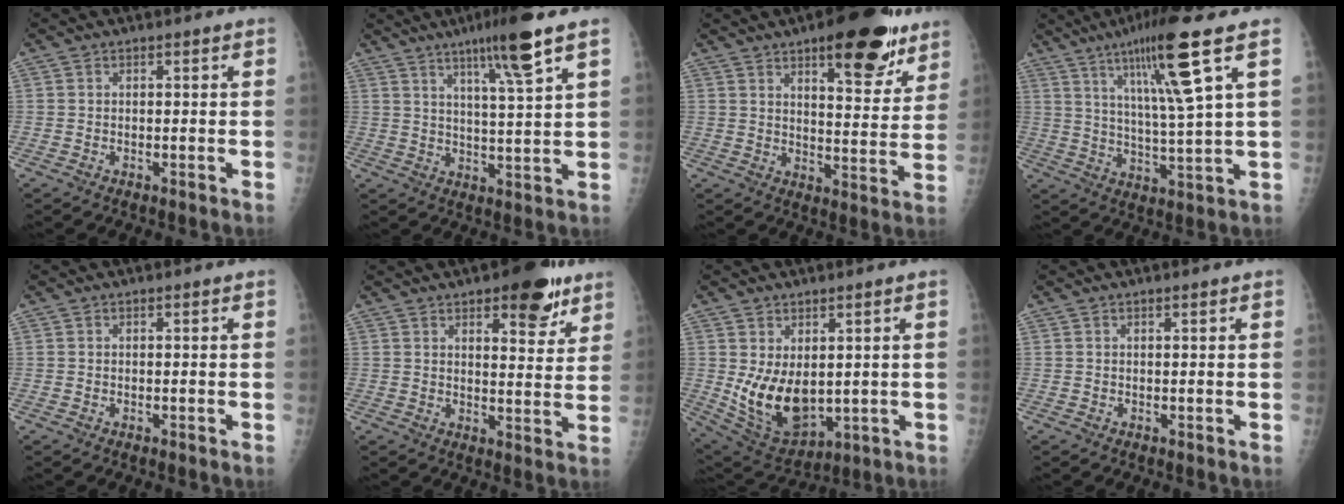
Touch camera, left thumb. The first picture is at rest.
{"total": 10.6, "force": [6.4, -0.1, 8.5], "torque": [-0.141, -0.031, 0.107]}
{"total": 16.8, "force": [10.3, 6.1, 11.8], "torque": [-0.115, -0.051, 0.146]}
{"total": 14.6, "force": [7.2, -0.1, 12.7], "torque": [-0.219, -0.030, 0.126]}
{"total": 0.0}
{"total": 11.3, "force": [6.9, 4.4, 7.9], "torque": [-0.069, -0.033, 0.090]}
{"total": 11.9, "force": [1.0, 7.0, 9.6], "torque": [-0.145, -0.027, 0.045]}
{"total": 0.7, "force": [0.5, 0.0, 0.6], "torque": [-0.008, 0.000, 0.008]}